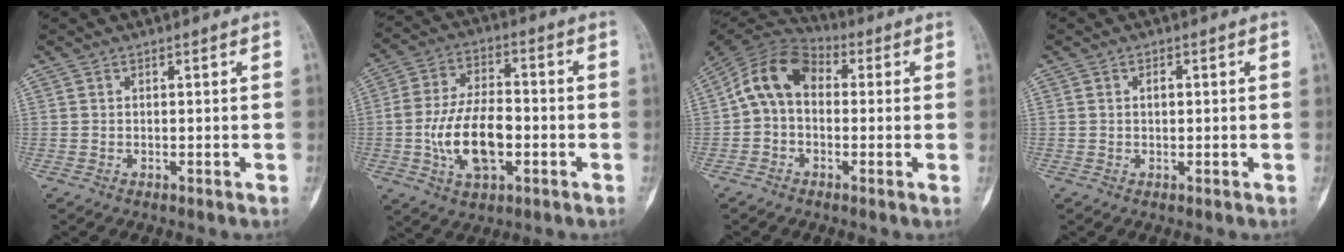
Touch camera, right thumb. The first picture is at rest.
{"total": 13.9, "force": [-3.0, 7.5, 11.3], "torque": [-0.205, 0.022, -0.051]}
{"total": 10.8, "force": [0.5, 7.9, 7.4], "torque": [-0.119, 0.033, -0.009]}
{"total": 1.2, "force": [0.2, 0.7, 1.0], "torque": [-0.013, 0.002, 0.002]}